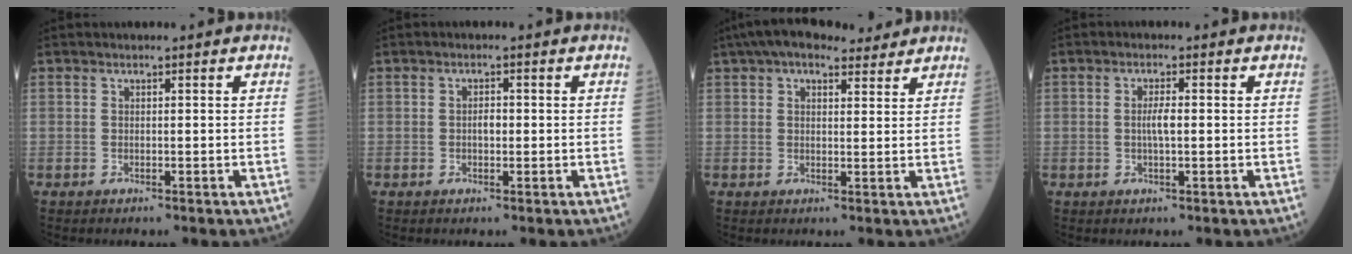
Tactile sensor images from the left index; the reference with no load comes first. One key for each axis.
{"total": 1.6, "fx": -0.7, "fy": 0.8, "fz": 1.2, "tx": -0.016, "ty": 0.000, "tz": -0.017}
{"total": 9.1, "fx": 6.9, "fy": 3.4, "fz": 4.8, "tx": -0.074, "ty": 0.038, "tz": 0.101}
{"total": 2.4, "fx": -0.7, "fy": 0.4, "fz": 2.3, "tx": -0.042, "ty": -0.002, "tz": -0.015}